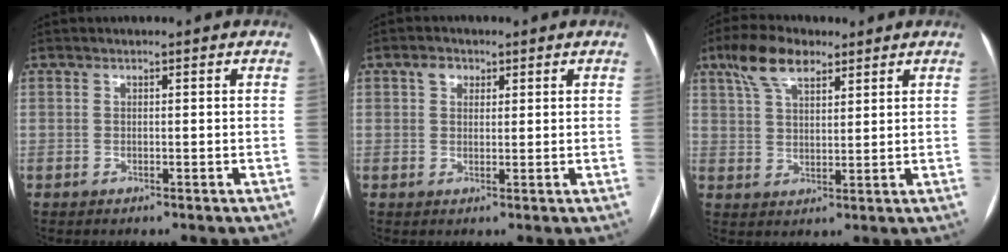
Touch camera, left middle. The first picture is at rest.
{"total": 2.4, "force": [1.2, 1.8, 1.0], "torque": [-0.022, 0.011, 0.019]}
{"total": 7.8, "force": [5.1, 3.2, 5.0], "torque": [-0.103, 0.023, 0.096]}